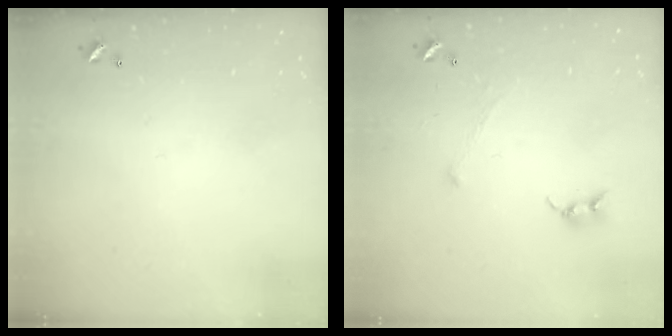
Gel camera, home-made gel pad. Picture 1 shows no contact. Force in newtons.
{"total": 0.6, "press": 0.6, "slide": 0.3}